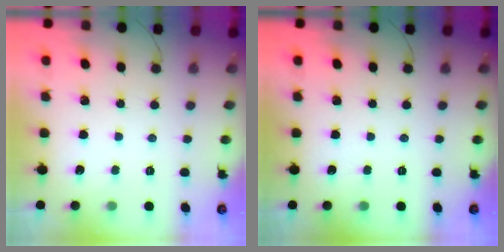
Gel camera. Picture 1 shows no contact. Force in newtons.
{"total": 0.0}